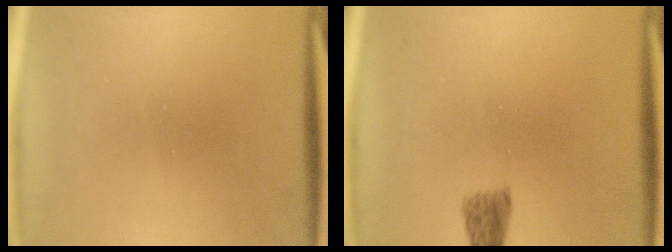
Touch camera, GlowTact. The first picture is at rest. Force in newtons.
{"total": 3.3}